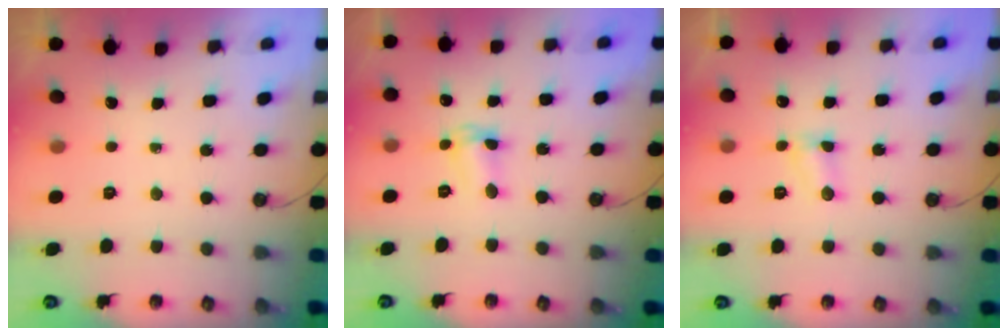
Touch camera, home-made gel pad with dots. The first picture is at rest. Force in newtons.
{"total": 4.4, "press": 4.4, "slide": 0.4}
{"total": 3.7, "press": 3.7, "slide": 0.5}